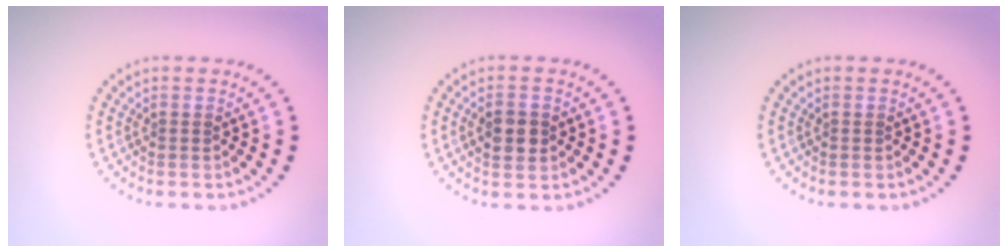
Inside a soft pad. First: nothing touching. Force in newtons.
{"total": 3.0, "press": 3.0, "slide": 0.1}
{"total": 0.0}